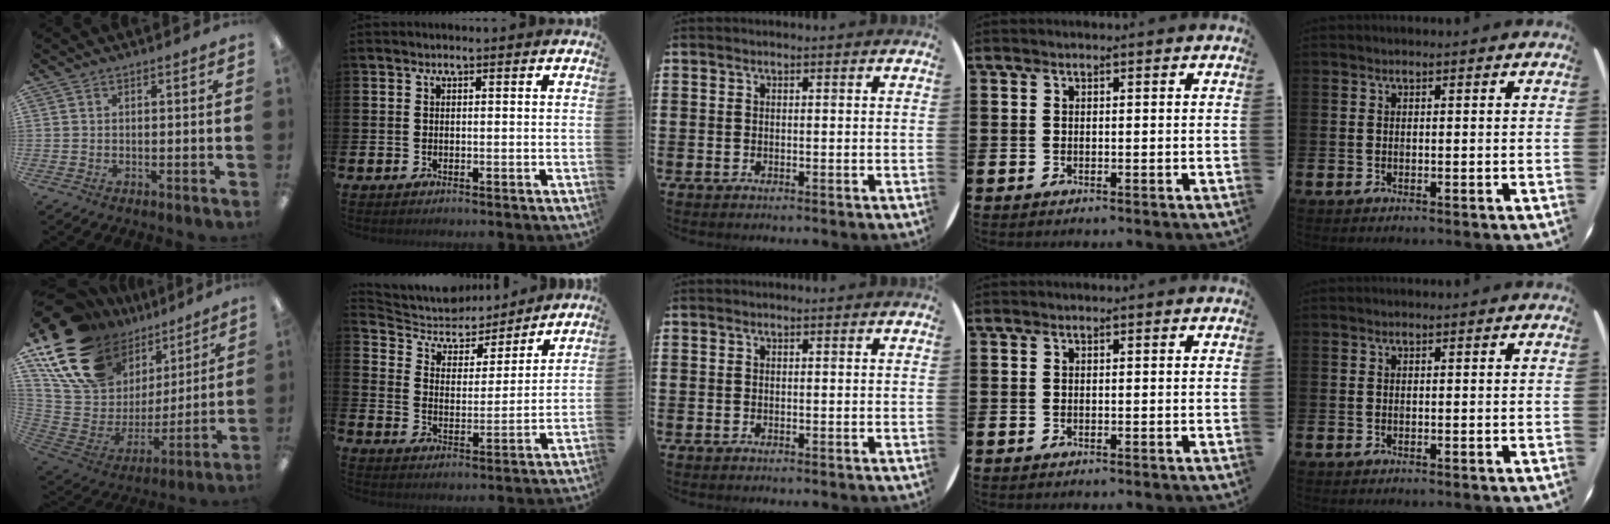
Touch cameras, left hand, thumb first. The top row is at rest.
{"thumb": {"total": 21.9, "force": [13.8, 13.7, 10.1], "torque": [-0.224, -0.069, 0.267]}, "index": {"total": 5.6, "force": [5.2, 2.1, 0.5], "torque": [-0.047, -0.043, 0.087]}}